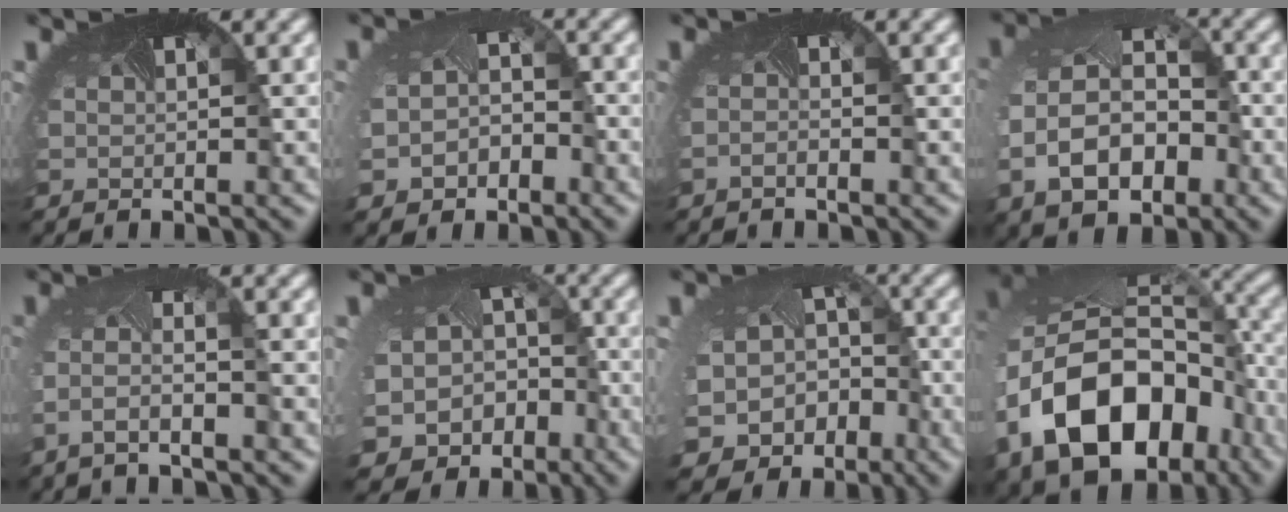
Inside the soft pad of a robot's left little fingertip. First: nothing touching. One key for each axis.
{"total": 4.5, "fx": -1.8, "fy": 3.4, "fz": 2.2, "tx": -0.059, "ty": -0.028, "tz": -0.022}
{"total": 0.9, "fx": -0.6, "fy": -0.5, "fz": -0.4, "tx": -0.007, "ty": -0.007, "tz": -0.014}
{"total": 8.3, "fx": -1.9, "fy": 5.8, "fz": 5.5, "tx": -0.130, "ty": -0.020, "tz": -0.035}
{"total": 2.5, "fx": -1.5, "fy": 0.2, "fz": 2.0, "tx": -0.061, "ty": -0.004, "tz": -0.036}
{"total": 12.0, "fx": -6.6, "fy": 9.5, "fz": 3.3, "tx": -0.080, "ty": -0.069, "tz": -0.083}
{"total": 11.6, "fx": -6.4, "fy": 9.1, "fz": 3.4, "tx": -0.077, "ty": -0.066, "tz": -0.079}
{"total": 16.4, "fx": -5.4, "fy": 11.6, "fz": 10.3, "tx": -0.226, "ty": -0.043, "tz": -0.073}